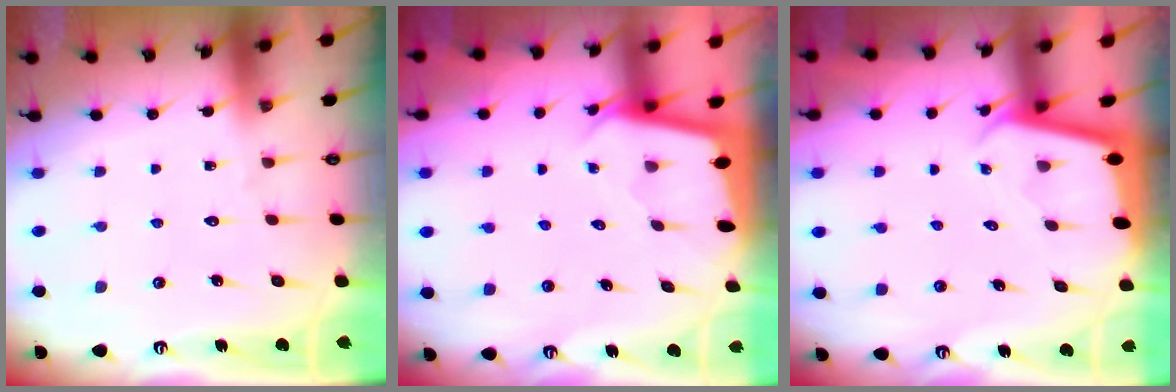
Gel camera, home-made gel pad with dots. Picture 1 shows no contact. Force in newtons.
{"total": 1.9, "press": 1.9, "slide": 0.1}
{"total": 1.9, "press": 1.9, "slide": 0.1}